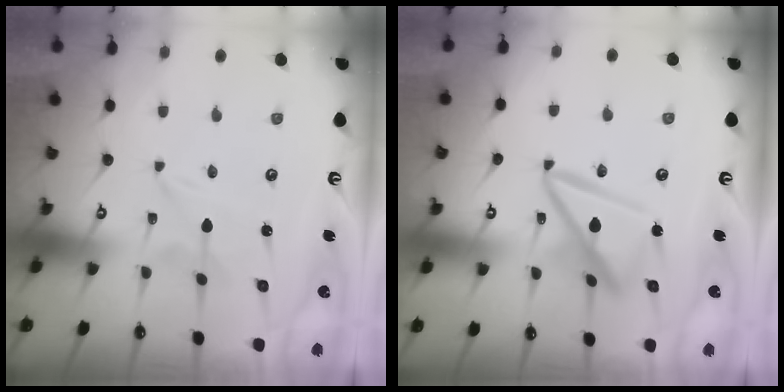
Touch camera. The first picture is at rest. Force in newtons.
{"total": 13.5, "press": 13.4, "slide": 1.4}